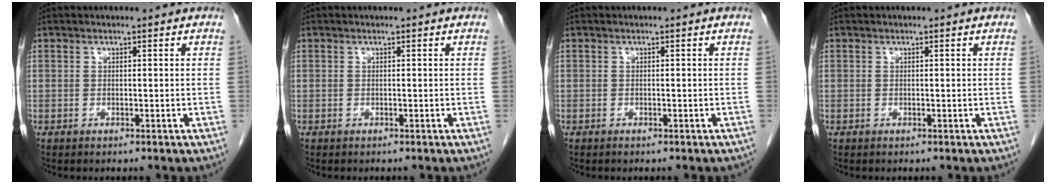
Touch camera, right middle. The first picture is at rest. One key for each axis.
{"total": 0.0}
{"total": 0.8, "fx": -0.6, "fy": 0.2, "fz": 0.4, "tx": -0.011, "ty": -0.001, "tz": -0.006}
{"total": 0.0}